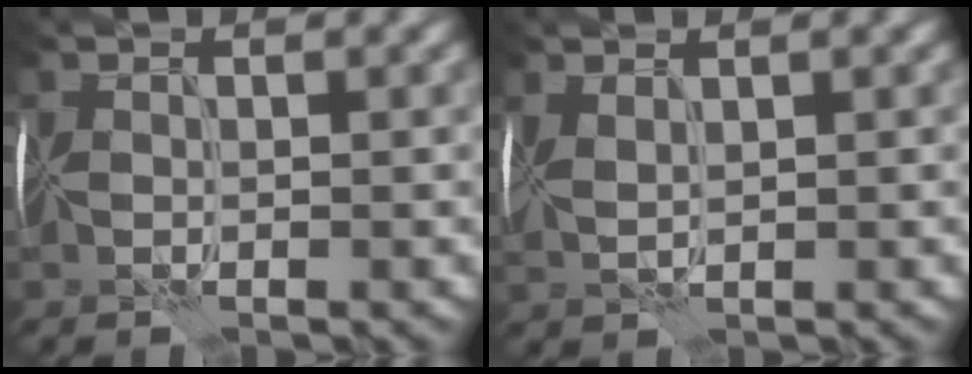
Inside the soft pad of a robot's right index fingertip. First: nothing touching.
{"total": 1.6, "force": [1.1, 0.3, 1.1], "torque": [-0.029, 0.007, 0.027]}